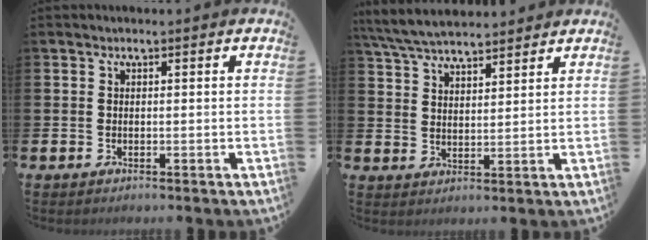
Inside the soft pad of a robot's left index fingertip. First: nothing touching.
{"total": 6.2, "force": [5.9, 1.0, 1.4], "torque": [-0.049, -0.024, 0.108]}